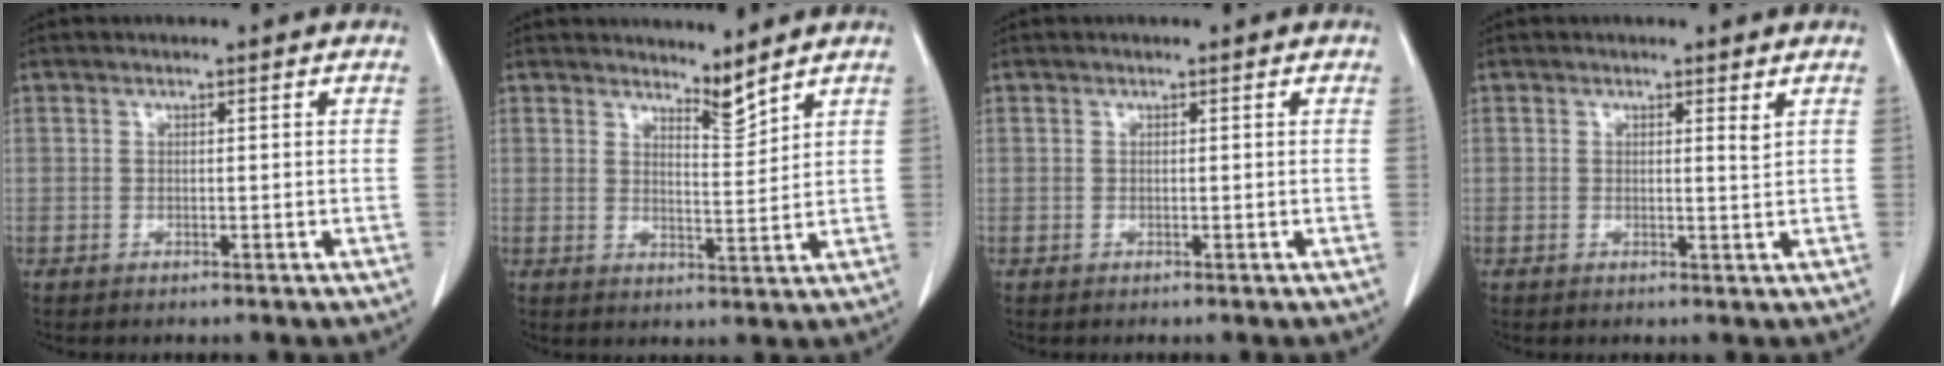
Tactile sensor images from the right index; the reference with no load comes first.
{"total": 3.4, "force": [3.3, -0.1, 0.9], "torque": [-0.018, -0.018, 0.060]}
{"total": 0.0}
{"total": 1.1, "force": [0.8, 0.0, 0.8], "torque": [-0.015, -0.009, 0.008]}